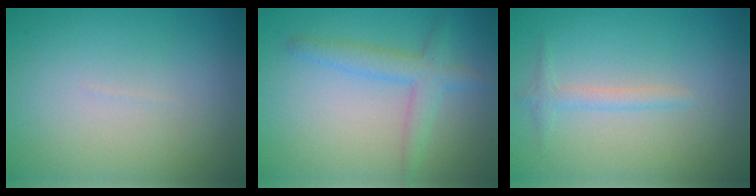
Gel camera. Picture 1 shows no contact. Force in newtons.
{"total": 2.9, "press": 2.9, "slide": 0.1}
{"total": 1.4, "press": 1.4, "slide": 0.0}